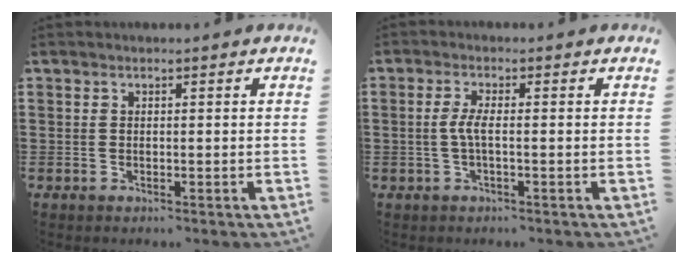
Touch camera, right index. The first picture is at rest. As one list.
[{"total": 3.0, "force": [-0.4, 0.6, 3.0], "torque": [-0.077, -0.007, -0.017]}]